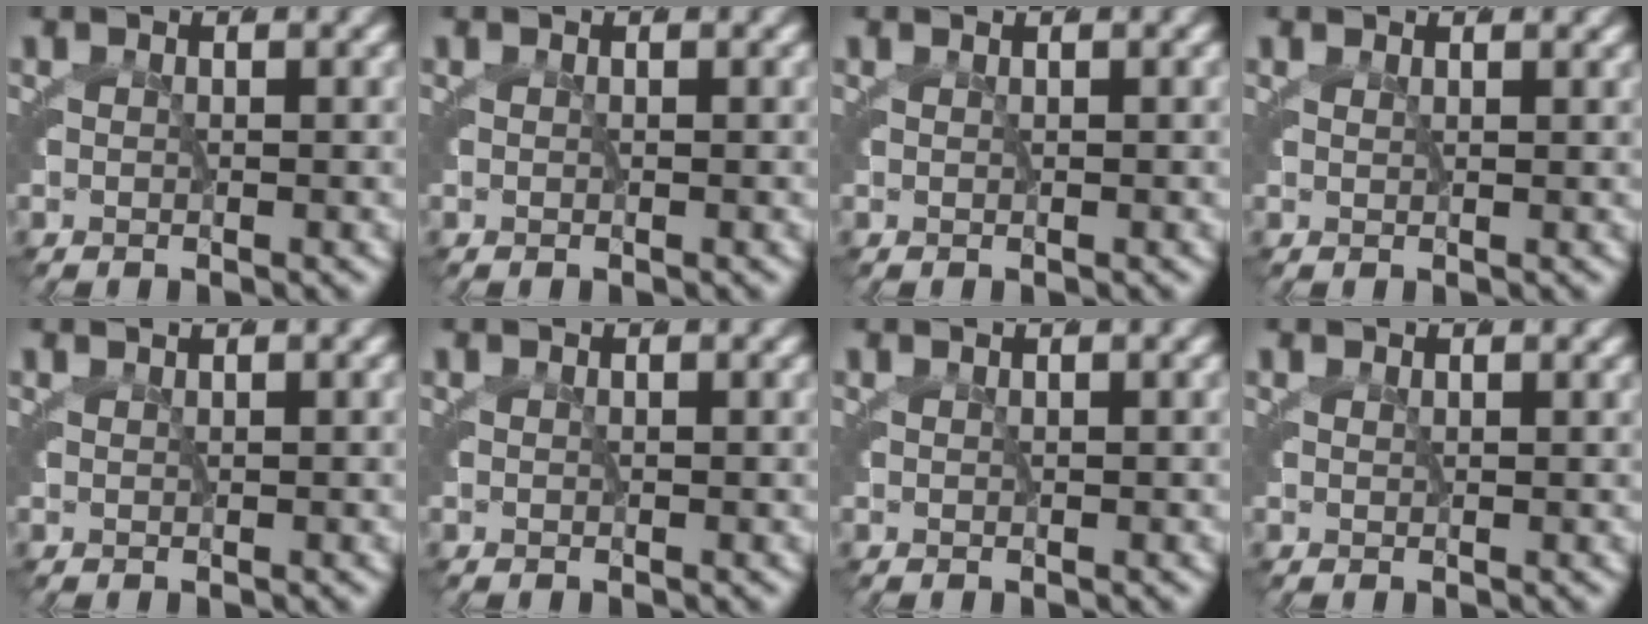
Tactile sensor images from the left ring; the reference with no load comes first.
{"total": 0.0}
{"total": 0.7, "force": [0.4, -0.5, 0.2], "torque": [0.004, 0.008, 0.006]}
{"total": 1.3, "force": [1.1, -0.6, 0.2], "torque": [0.005, 0.006, 0.016]}
{"total": 1.2, "force": [1.0, -0.5, 0.5], "torque": [0.005, 0.012, 0.015]}
{"total": 0.0}
{"total": 0.7, "force": [0.4, -0.5, 0.4], "torque": [0.003, 0.009, 0.005]}
{"total": 1.0, "force": [0.8, -0.5, 0.2], "torque": [0.004, 0.006, 0.013]}